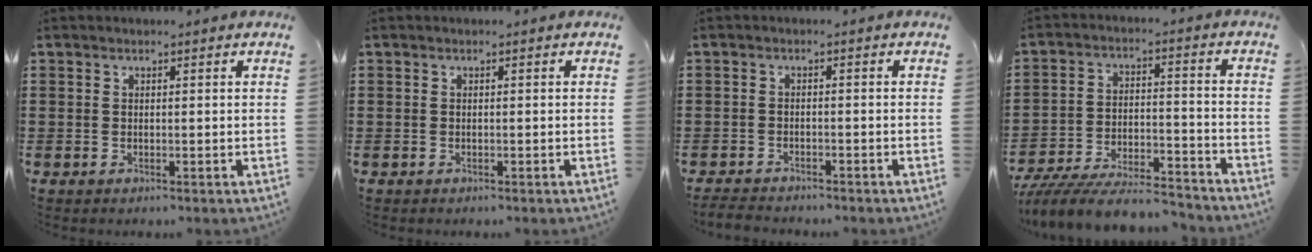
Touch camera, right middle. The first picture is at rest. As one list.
[{"total": 0.0}, {"total": 2.1, "force": [-2.1, 0.2, 0.2], "torque": [-0.016, -0.006, -0.046]}, {"total": 9.2, "force": [-8.6, 1.2, 3.2], "torque": [-0.060, 0.013, -0.167]}]